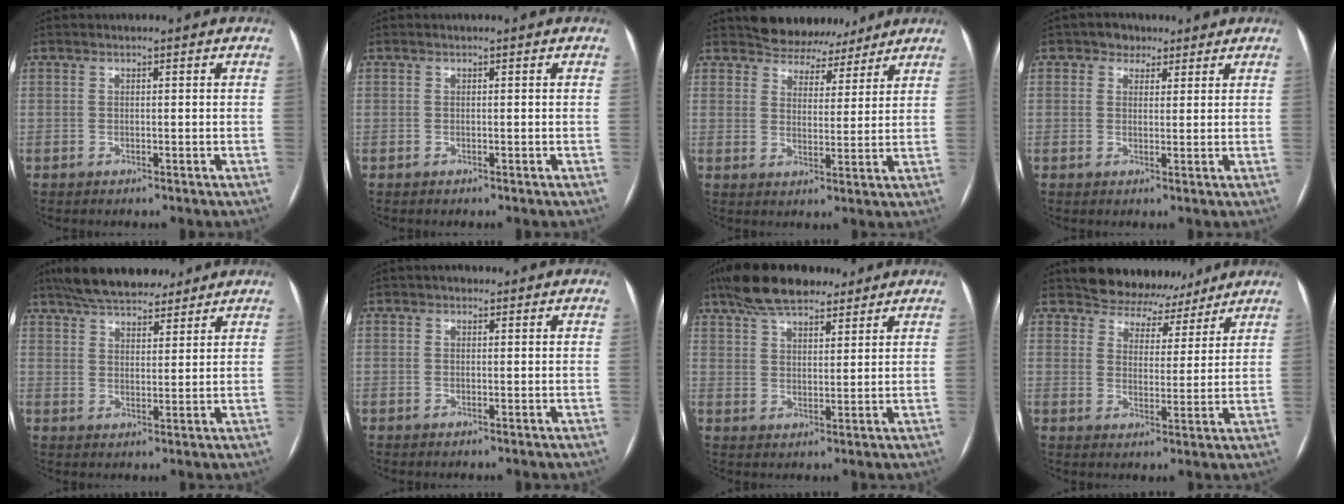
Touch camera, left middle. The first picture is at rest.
{"total": 0.0}
{"total": 7.5, "force": [6.8, 3.2, 0.3], "torque": [0.002, 0.006, 0.092]}
{"total": 3.4, "force": [2.1, 2.6, 0.4], "torque": [-0.004, 0.012, 0.027]}
{"total": 13.7, "force": [11.4, 4.2, 6.3], "torque": [-0.107, 0.032, 0.181]}
{"total": 0.9, "force": [0.5, 0.7, 0.3], "torque": [-0.002, 0.005, 0.004]}
{"total": 11.9, "force": [9.3, 4.2, 6.2], "torque": [-0.111, 0.037, 0.160]}
{"total": 8.7, "force": [7.7, 4.0, 0.2], "torque": [0.014, 0.004, 0.097]}